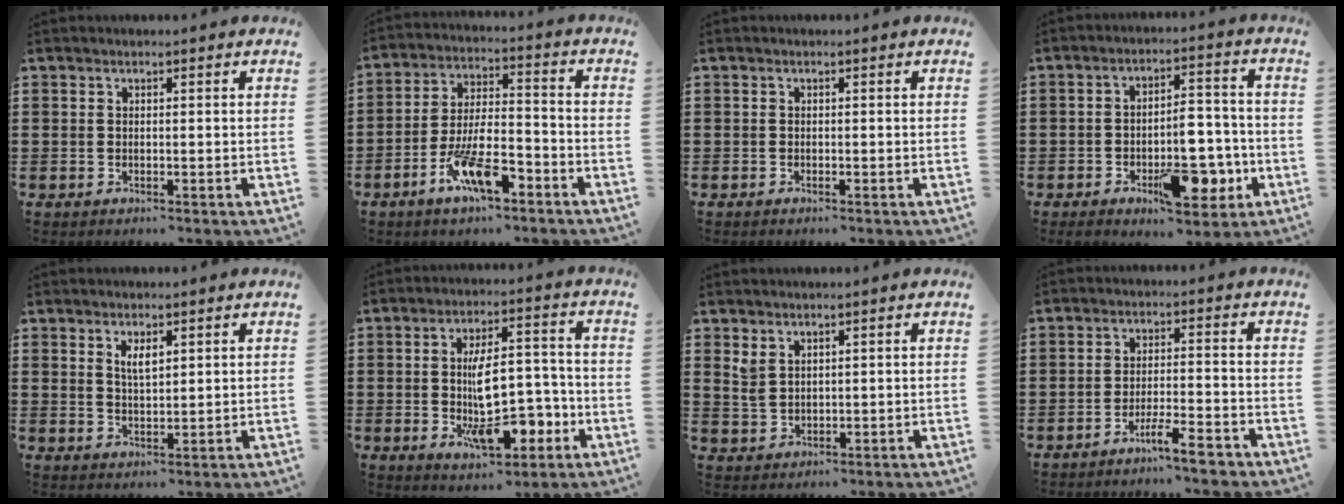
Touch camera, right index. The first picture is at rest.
{"total": 10.3, "force": [-5.6, 3.5, 8.0], "torque": [-0.161, 0.010, -0.101]}
{"total": 0.0}
{"total": 10.5, "force": [-4.1, 5.0, 8.2], "torque": [-0.090, 0.007, -0.063]}
{"total": 2.4, "force": [1.5, 0.8, 1.8], "torque": [-0.038, 0.003, 0.026]}
{"total": 11.5, "force": [-2.6, 5.4, 9.8], "torque": [-0.153, -0.004, -0.048]}
{"total": 2.6, "force": [1.9, 1.4, 1.1], "torque": [-0.027, 0.005, 0.037]}
{"total": 5.6, "force": [-4.8, 0.1, 2.9], "torque": [-0.052, -0.006, -0.088]}